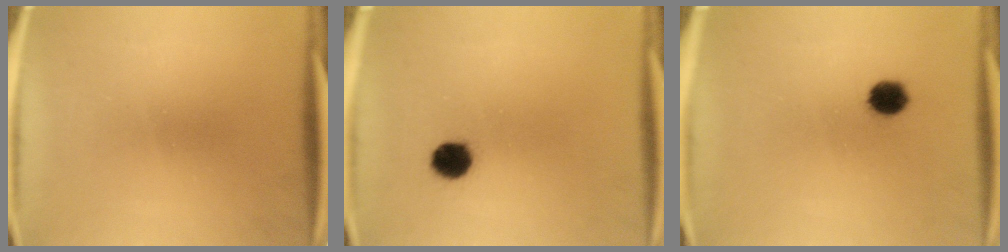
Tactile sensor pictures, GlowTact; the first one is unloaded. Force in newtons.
{"total": 4.7}
{"total": 4.6}